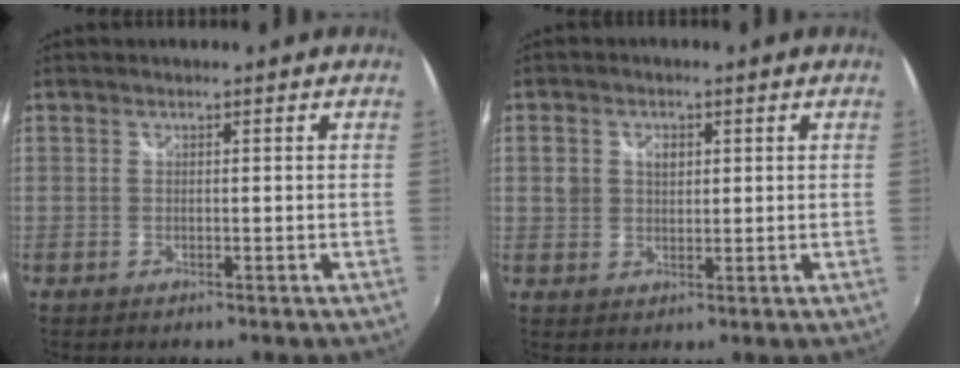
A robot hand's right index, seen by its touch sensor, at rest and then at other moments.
{"total": 3.6, "force": [0.9, 2.8, 2.1], "torque": [-0.032, 0.006, 0.016]}